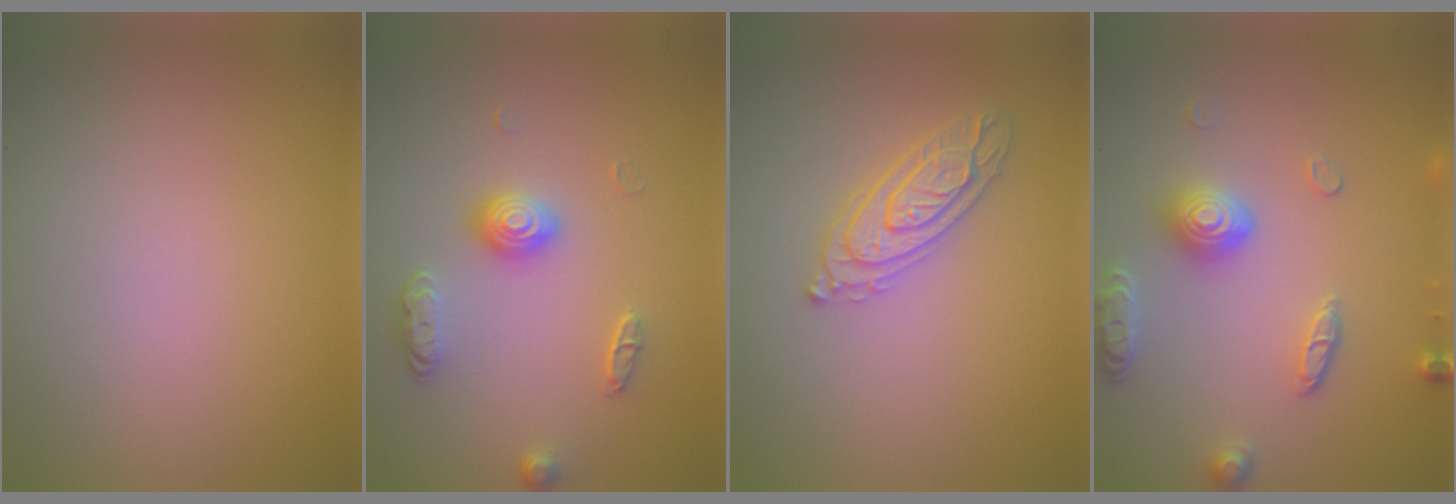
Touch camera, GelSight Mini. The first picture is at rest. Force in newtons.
{"total": 2.6, "press": 2.2, "slide": 1.5}
{"total": 3.0, "press": 2.9, "slide": 0.7}
{"total": 4.4, "press": 3.6, "slide": 2.5}